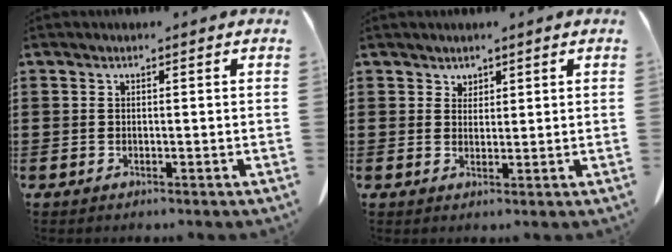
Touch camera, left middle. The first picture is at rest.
{"total": 1.7, "force": [1.6, 0.8, 0.1], "torque": [-0.005, 0.001, 0.032]}